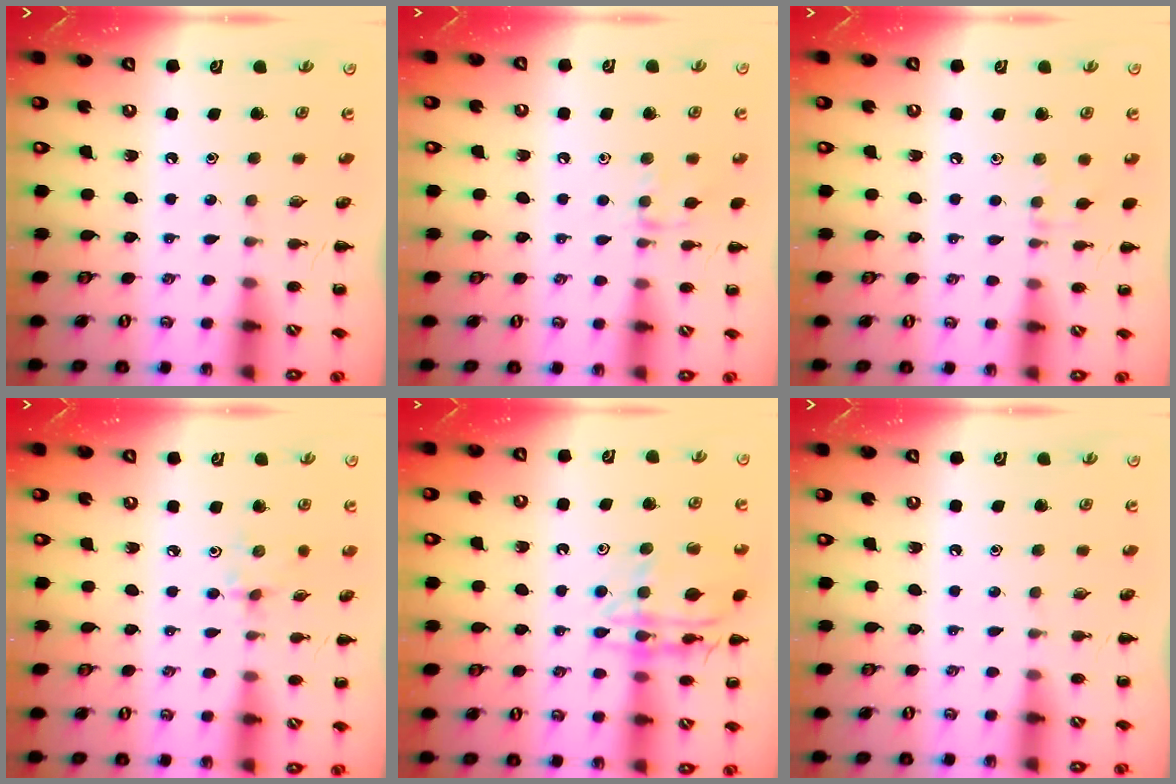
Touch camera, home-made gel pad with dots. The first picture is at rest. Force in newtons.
{"total": 7.8, "press": 7.6, "slide": 1.3}
{"total": 4.9, "press": 4.5, "slide": 1.7}
{"total": 3.0, "press": 2.8, "slide": 0.9}
{"total": 14.6, "press": 14.5, "slide": 1.4}
{"total": 0.0}